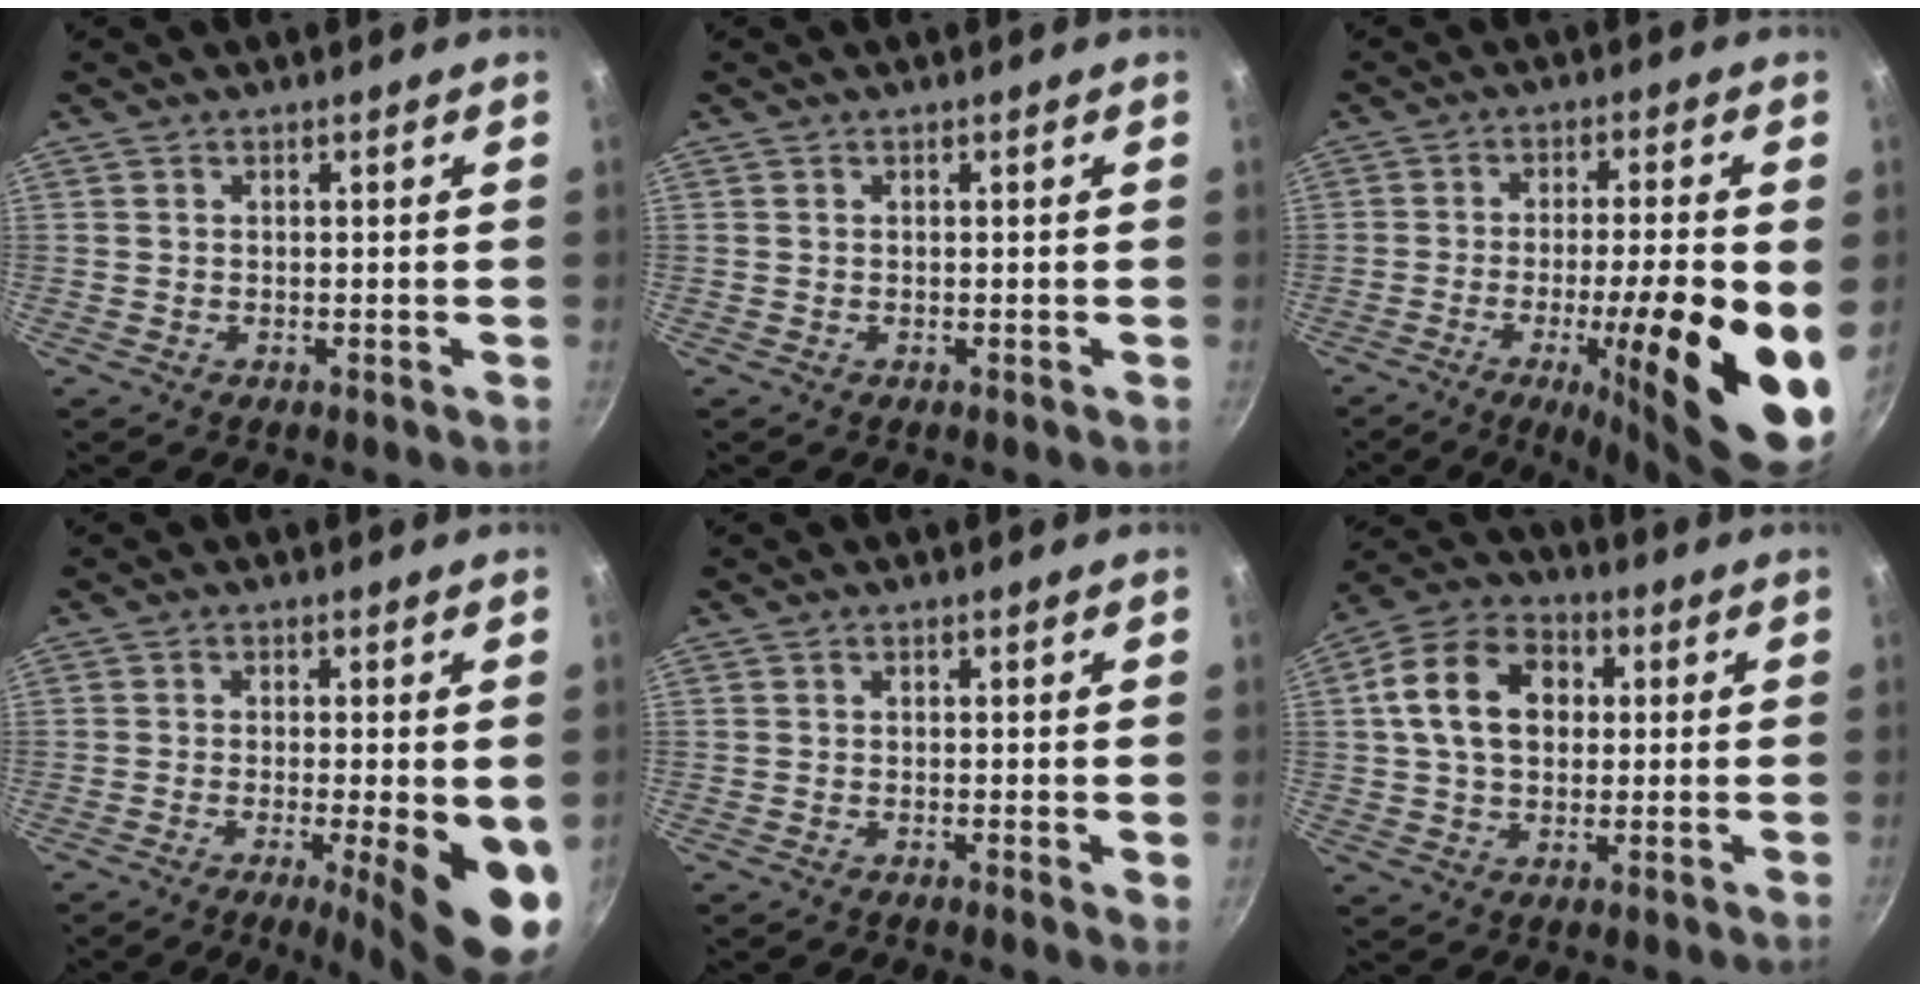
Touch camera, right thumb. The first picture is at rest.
{"total": 0.0}
{"total": 19.0, "force": [-4.8, 3.6, 18.0], "torque": [-0.250, 0.004, -0.070]}
{"total": 12.4, "force": [-3.2, 3.0, 11.6], "torque": [-0.153, -0.002, -0.042]}
{"total": 1.3, "force": [0.0, 0.2, 1.2], "torque": [-0.017, -0.004, -0.005]}
{"total": 13.7, "force": [2.3, 10.0, 9.1], "torque": [-0.137, 0.019, 0.024]}